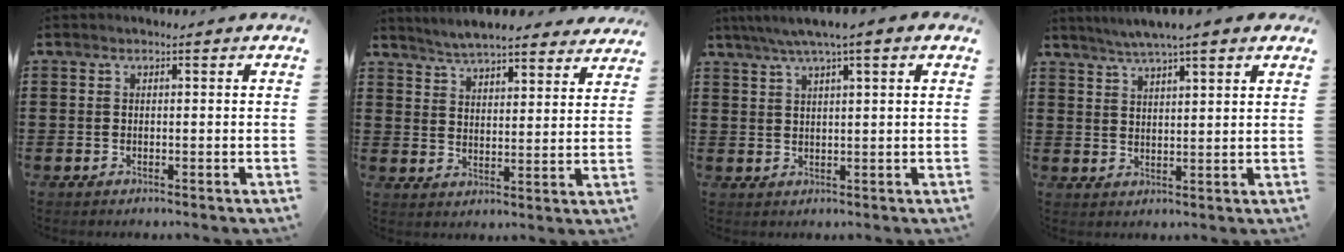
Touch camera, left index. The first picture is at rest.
{"total": 5.1, "force": [5.1, 0.1, 0.6], "torque": [-0.034, -0.023, 0.091]}
{"total": 3.7, "force": [2.3, 0.0, 2.8], "torque": [-0.059, 0.003, 0.041]}
{"total": 4.0, "force": [3.5, -0.3, 1.9], "torque": [-0.047, -0.008, 0.060]}